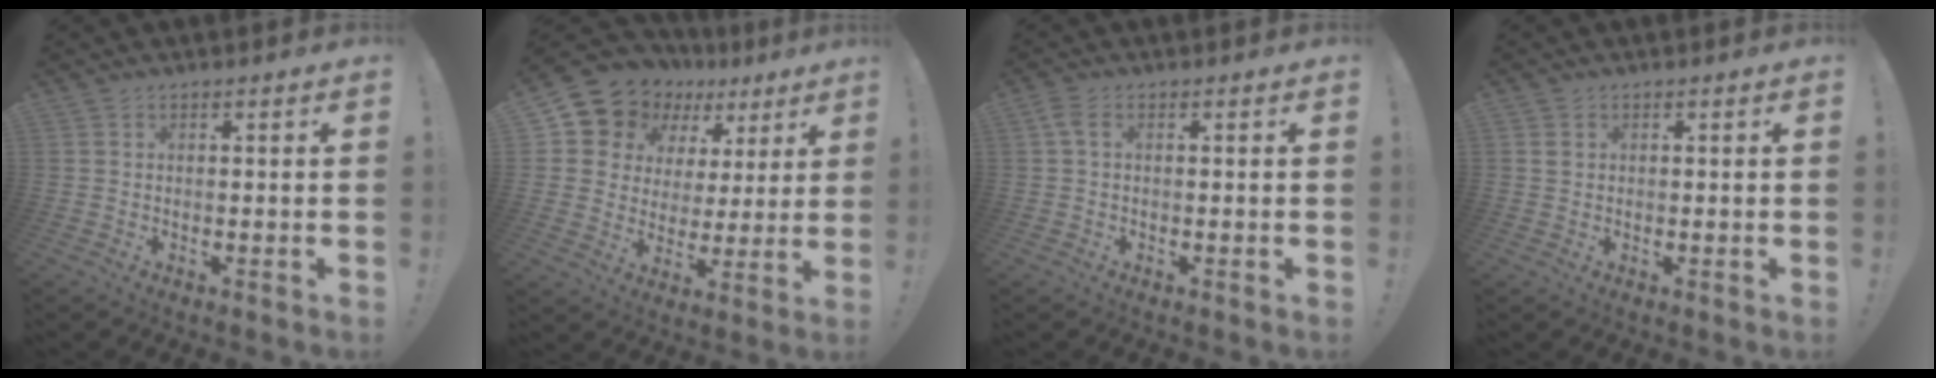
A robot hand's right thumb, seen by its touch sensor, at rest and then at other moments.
{"total": 11.7, "force": [8.3, 7.8, 2.7], "torque": [-0.060, -0.069, 0.162]}
{"total": 2.4, "force": [0.6, 1.0, 2.1], "torque": [-0.050, 0.006, 0.013]}
{"total": 1.1, "force": [0.6, 0.9, 0.3], "torque": [0.000, 0.002, 0.009]}